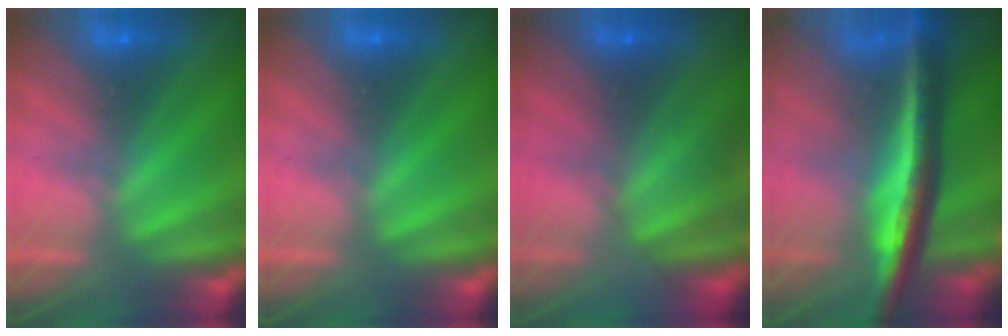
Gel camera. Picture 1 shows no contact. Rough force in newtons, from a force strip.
{"total": 0.0}
{"total": 1.7}
{"total": 7.1}